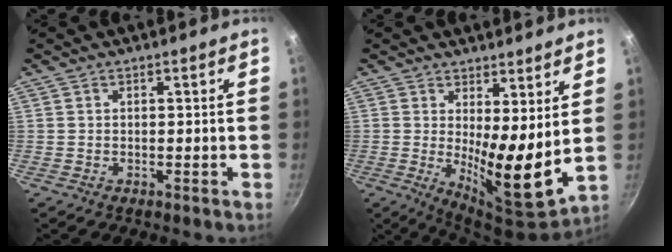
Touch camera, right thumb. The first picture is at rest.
{"total": 11.6, "force": [2.8, 3.4, 10.7], "torque": [-0.163, -0.053, 0.043]}